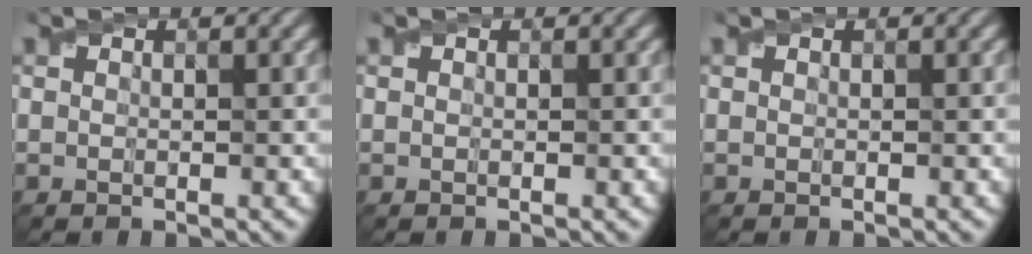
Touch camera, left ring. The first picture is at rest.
{"total": 0.0}
{"total": 0.0}